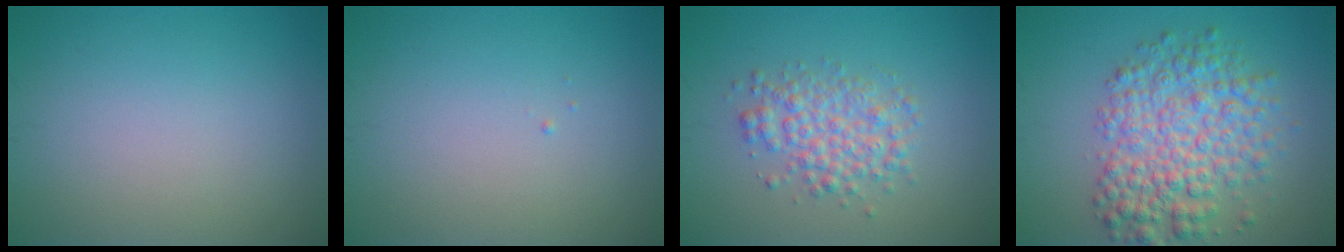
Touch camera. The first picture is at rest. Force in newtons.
{"total": 0.0}
{"total": 3.7, "press": 3.7, "slide": 0.0}
{"total": 7.0, "press": 7.0, "slide": 0.1}